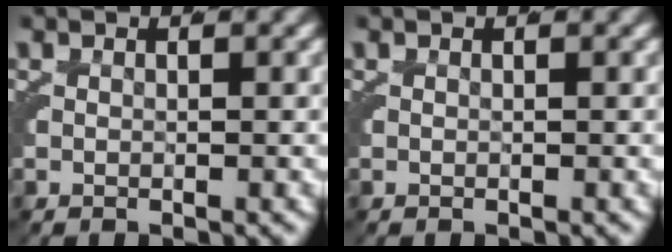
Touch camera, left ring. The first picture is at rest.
{"total": 0.0}